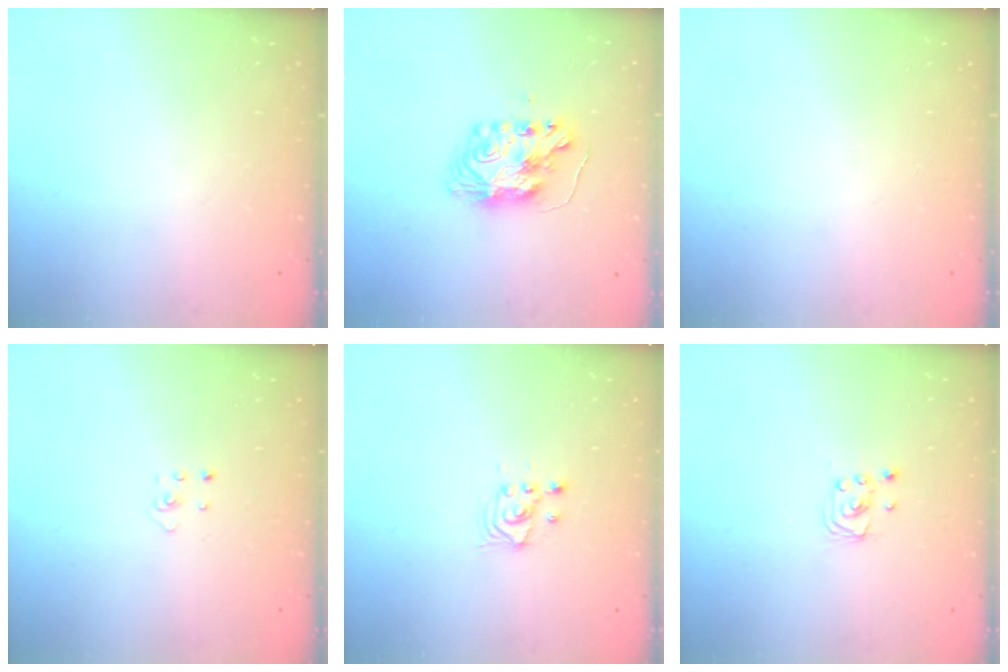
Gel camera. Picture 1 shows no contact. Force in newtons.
{"total": 9.1, "press": 9.0, "slide": 0.9}
{"total": 0.0}
{"total": 1.9, "press": 1.9, "slide": 0.1}
{"total": 3.8, "press": 3.8, "slide": 0.4}
{"total": 1.9, "press": 1.9, "slide": 0.1}